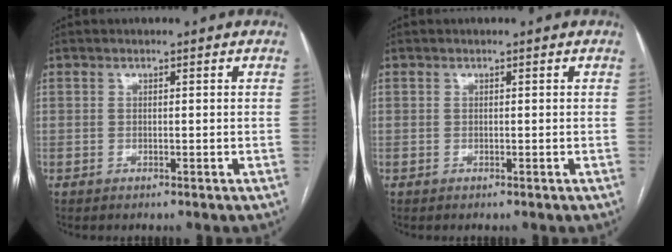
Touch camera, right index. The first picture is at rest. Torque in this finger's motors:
{"motor_torque": [0.00, 0.00, 0.00, 0.00]}